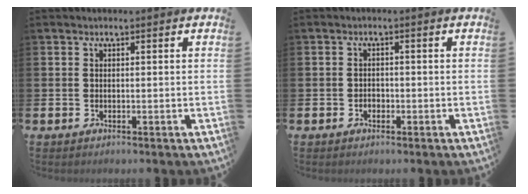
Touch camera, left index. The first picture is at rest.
{"total": 1.2, "force": [-0.6, 0.9, 0.5], "torque": [-0.010, 0.003, -0.014]}